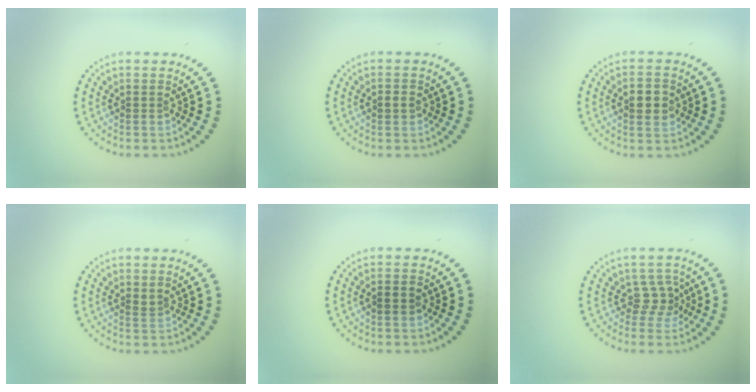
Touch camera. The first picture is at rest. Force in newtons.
{"total": 1.1, "press": 1.1, "slide": 0.1}
{"total": 2.6, "press": 2.6, "slide": 0.0}
{"total": 0.9, "press": 0.5, "slide": 0.7}
{"total": 1.2, "press": 1.1, "slide": 0.4}
{"total": 2.0, "press": 1.3, "slide": 1.5}